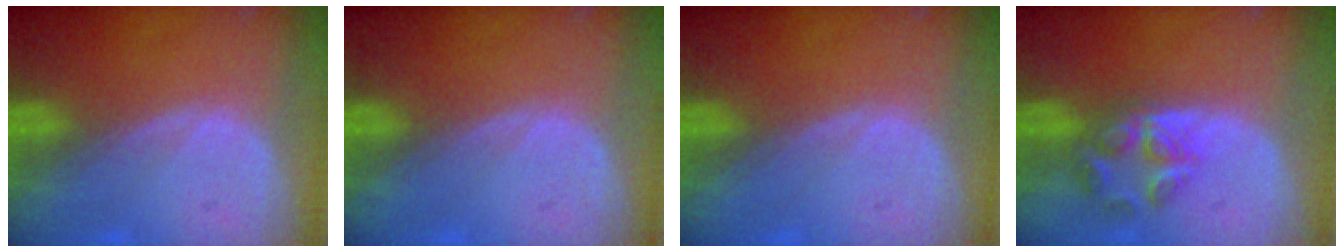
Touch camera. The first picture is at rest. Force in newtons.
{"total": 0.0}
{"total": 0.0}
{"total": 5.7, "press": 4.7, "slide": 3.1}